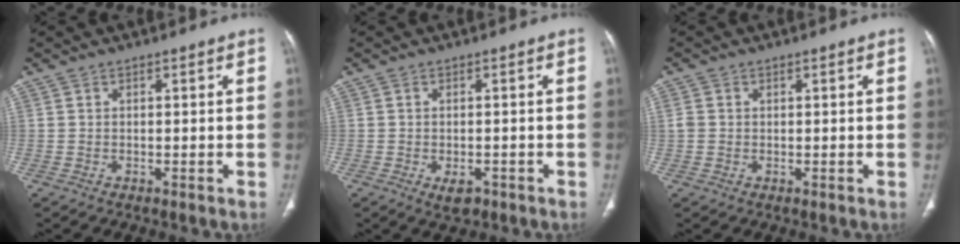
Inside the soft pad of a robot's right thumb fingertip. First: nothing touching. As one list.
[{"total": 3.2, "force": [-1.5, 1.8, 2.2], "torque": [-0.027, 0.003, -0.017]}, {"total": 1.9, "force": [0.1, 1.7, 0.9], "torque": [-0.018, 0.005, 0.005]}]